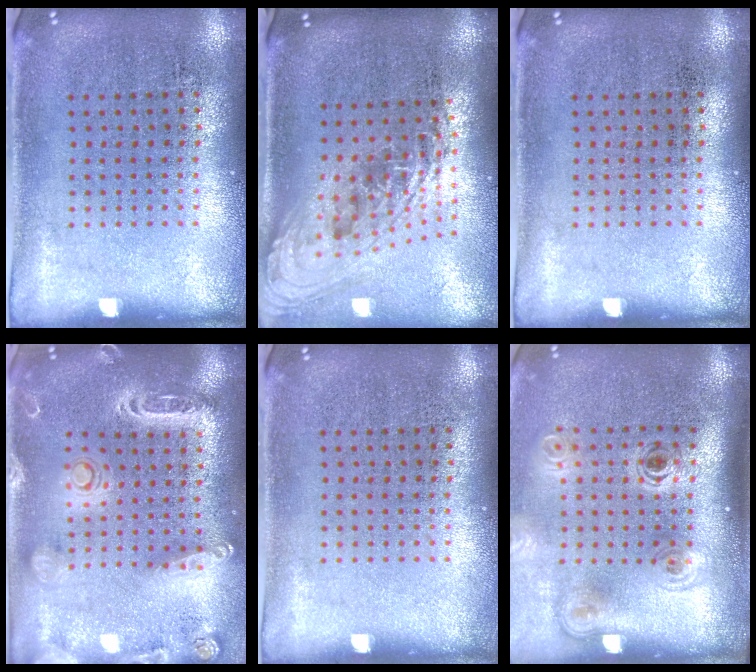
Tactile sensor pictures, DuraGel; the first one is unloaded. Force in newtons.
{"total": 2.3, "press": 1.7, "slide": 1.6}
{"total": 0.0}
{"total": 2.3, "press": 2.1, "slide": 0.9}
{"total": 0.0}
{"total": 2.0, "press": 1.4, "slide": 1.5}